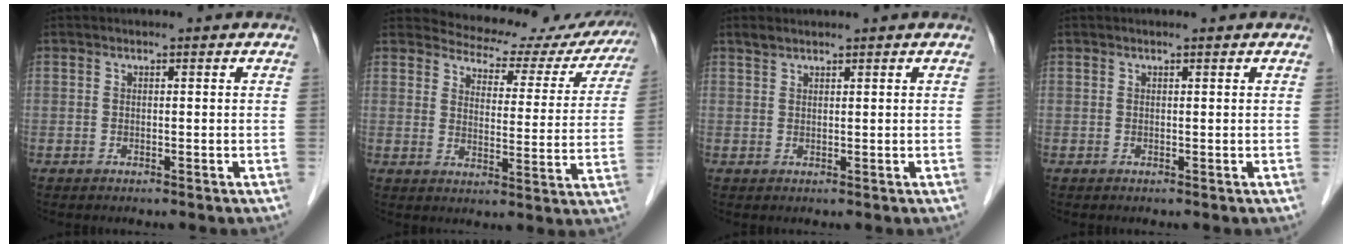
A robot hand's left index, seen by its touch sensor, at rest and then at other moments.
{"total": 15.8, "force": [15.0, 4.4, 1.9], "torque": [0.003, -0.035, 0.160]}
{"total": 1.3, "force": [1.2, 0.1, 0.4], "torque": [-0.010, 0.009, 0.030]}
{"total": 0.7, "force": [0.6, -0.1, 0.4], "torque": [-0.010, 0.006, 0.012]}